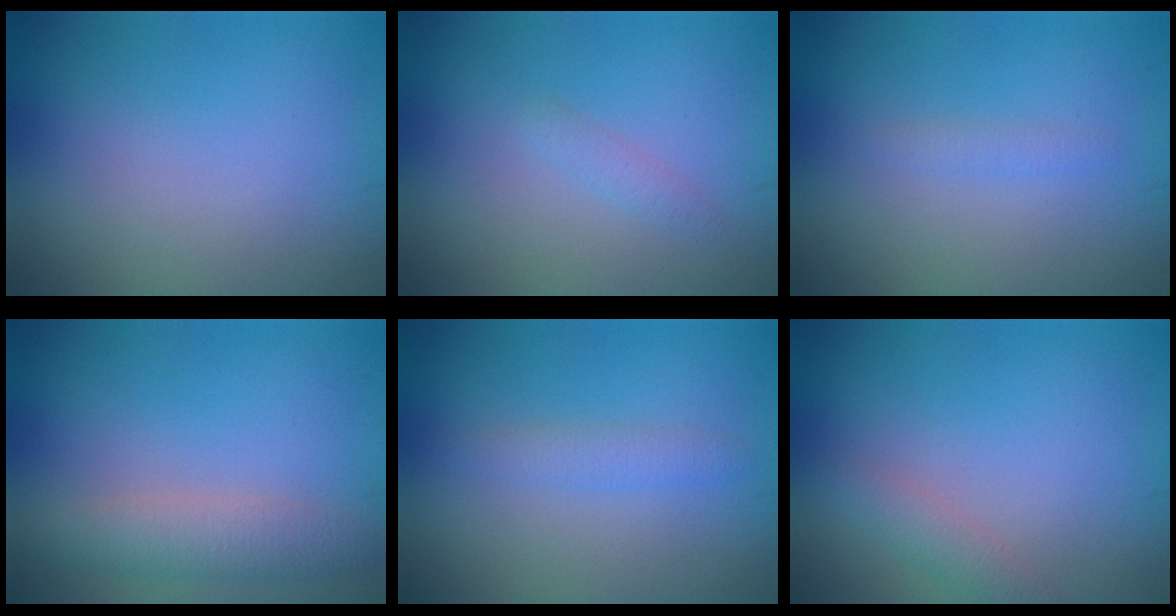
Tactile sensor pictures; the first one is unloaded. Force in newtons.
{"total": 0.9, "press": 0.9, "slide": 0.0}
{"total": 0.8, "press": 0.8, "slide": 0.0}
{"total": 2.8, "press": 2.8, "slide": 0.0}
{"total": 1.4, "press": 1.4, "slide": 0.1}
{"total": 1.4, "press": 1.4, "slide": 0.0}